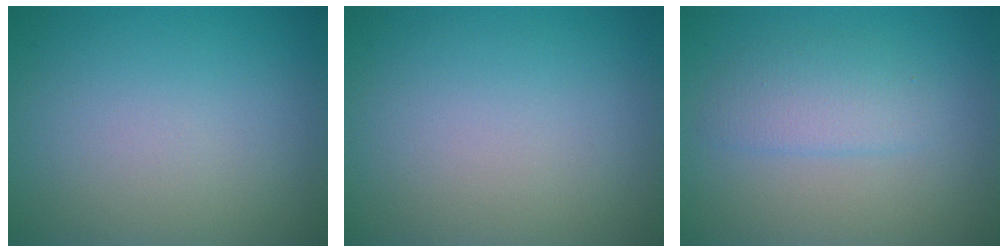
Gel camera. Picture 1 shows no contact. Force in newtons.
{"total": 0.0}
{"total": 2.4, "press": 2.4, "slide": 0.0}